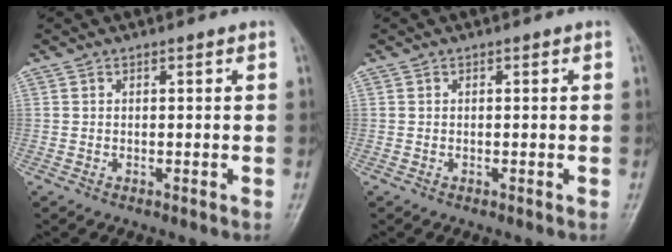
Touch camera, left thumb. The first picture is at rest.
{"total": 0.0}